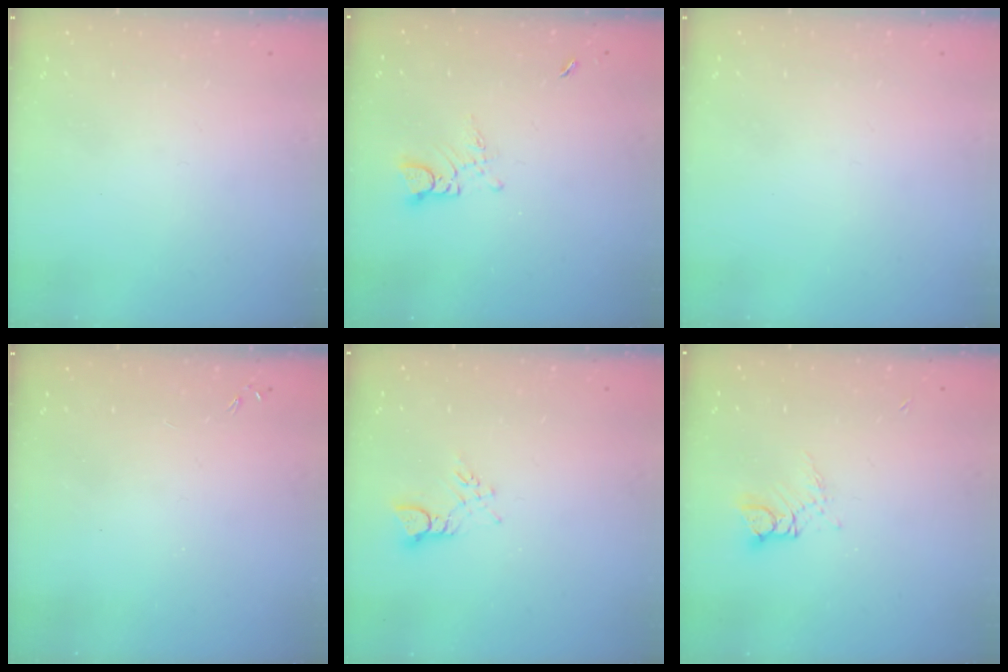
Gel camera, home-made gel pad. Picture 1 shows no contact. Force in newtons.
{"total": 3.3, "press": 3.2, "slide": 0.4}
{"total": 0.0}
{"total": 0.0}
{"total": 2.6, "press": 2.6, "slide": 0.4}
{"total": 5.6, "press": 5.6, "slide": 0.5}